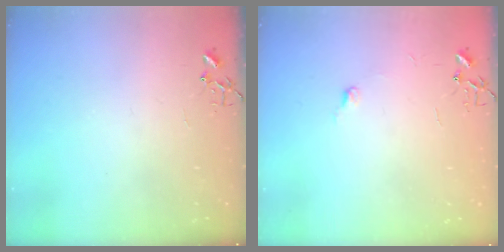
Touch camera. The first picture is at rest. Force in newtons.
{"total": 4.7, "press": 4.7, "slide": 0.5}